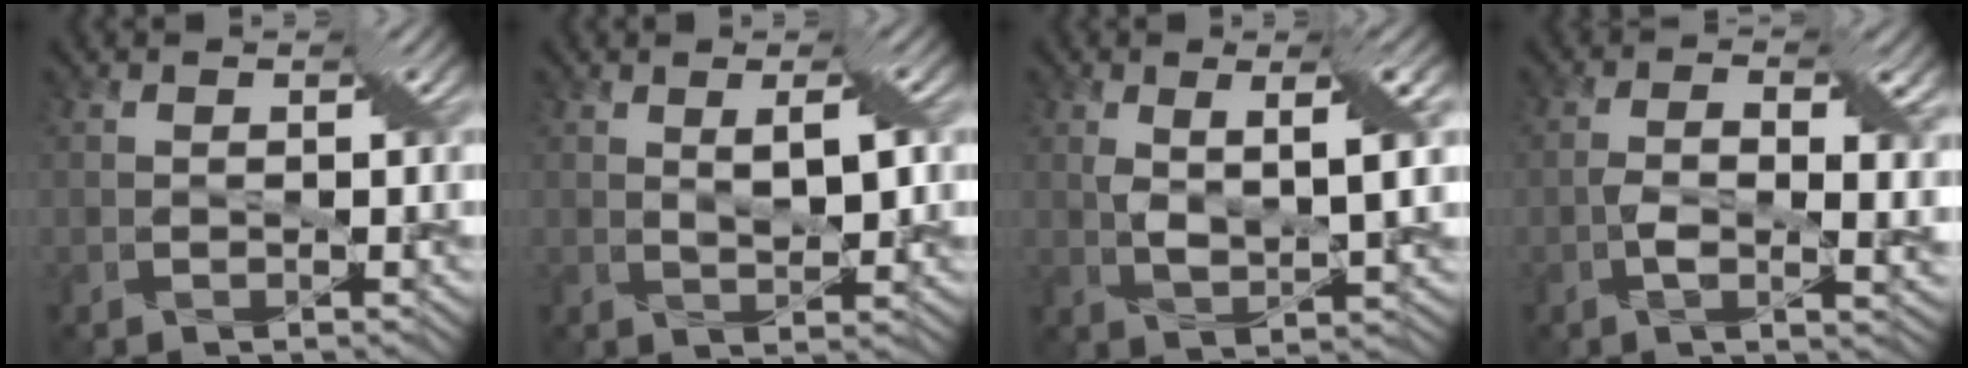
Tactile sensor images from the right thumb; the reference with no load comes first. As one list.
[{"total": 2.4, "force": [1.2, 0.4, 2.0], "torque": [-0.029, -0.007, 0.025]}, {"total": 4.4, "force": [1.8, 0.8, 4.0], "torque": [-0.074, 0.001, 0.033]}, {"total": 5.0, "force": [-0.1, 2.2, 4.5], "torque": [-0.081, -0.006, -0.005]}]